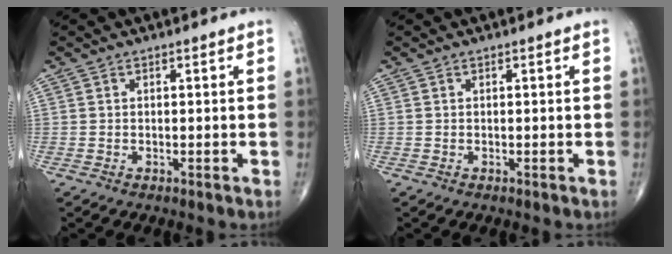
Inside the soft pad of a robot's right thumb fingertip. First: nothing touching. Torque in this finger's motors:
{"motor_torque": [0.00, 0.00, 0.00, 0.00, 0.00]}